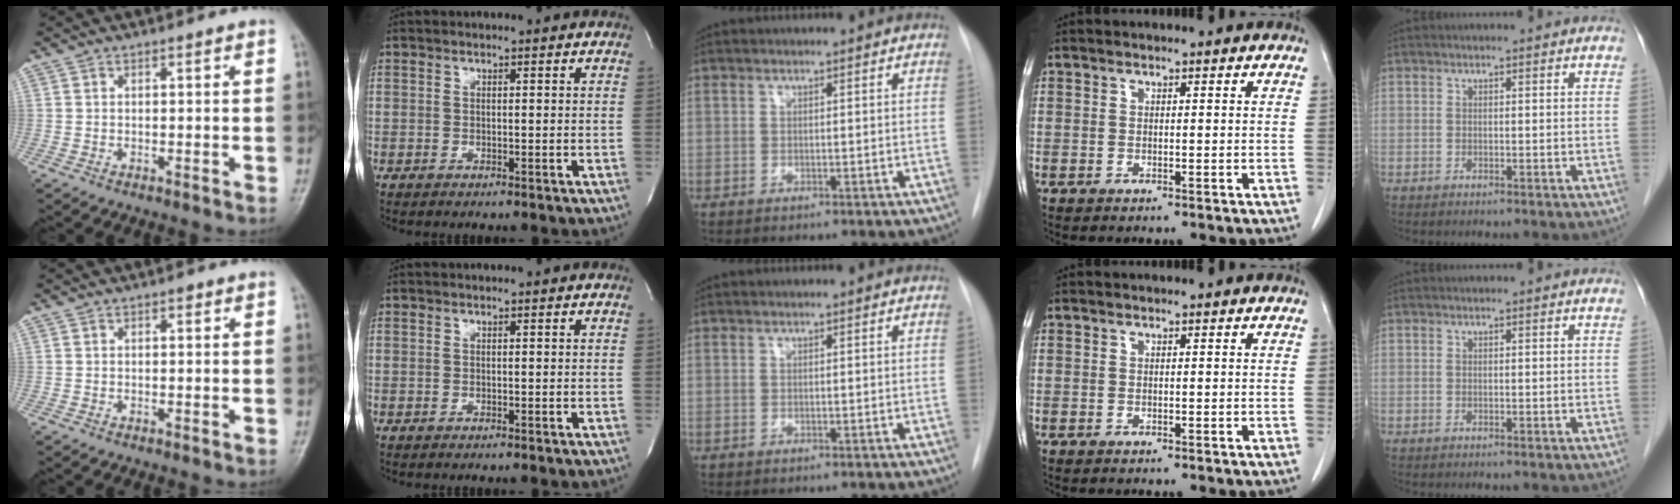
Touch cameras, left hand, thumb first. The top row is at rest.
{"thumb": {"total": 0.6, "force": [0.3, 0.3, 0.4], "torque": [-0.002, 0.001, 0.001]}}